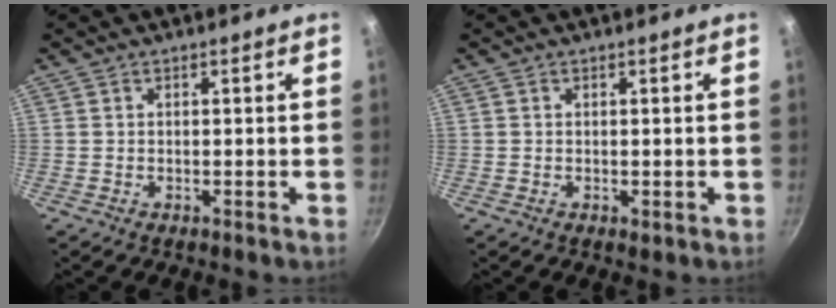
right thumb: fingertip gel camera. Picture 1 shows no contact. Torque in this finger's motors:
{"motor_torque": [0.02, -0.21, 0.26, 0.07, 0.06]}